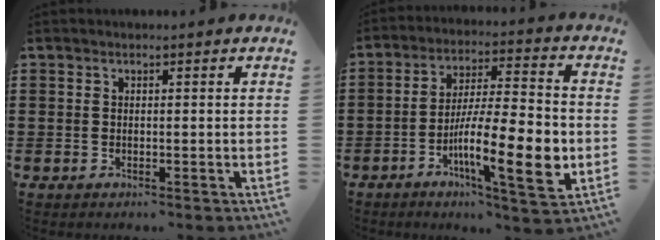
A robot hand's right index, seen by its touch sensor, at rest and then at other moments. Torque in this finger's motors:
{"motor_torque": [2.14, 0.00, 1.05, 0.18]}